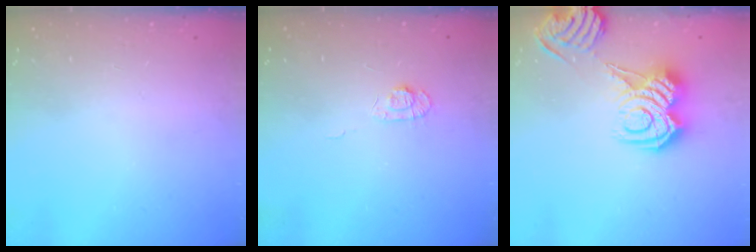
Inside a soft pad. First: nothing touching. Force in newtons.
{"total": 5.6, "press": 5.6, "slide": 0.7}
{"total": 9.6, "press": 9.5, "slide": 1.1}